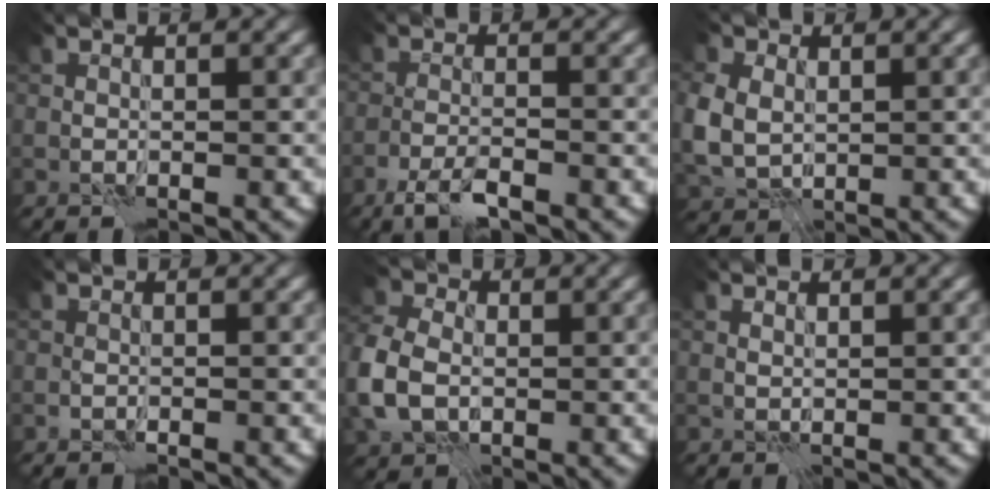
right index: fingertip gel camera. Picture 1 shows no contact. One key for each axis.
{"total": 2.9, "fx": -2.1, "fy": 0.6, "fz": 1.9, "tx": -0.042, "ty": -0.001, "tz": -0.047}
{"total": 5.0, "fx": 0.6, "fy": 4.0, "fz": 2.9, "tx": -0.090, "ty": -0.005, "tz": 0.018}
{"total": 0.0}
{"total": 6.8, "fx": -1.0, "fy": 5.2, "fz": 4.3, "tx": -0.123, "ty": -0.004, "tz": -0.030}
{"total": 0.6, "fx": 0.6, "fy": 0.1, "fz": -0.1, "tx": 0.001, "ty": 0.000, "tz": 0.011}